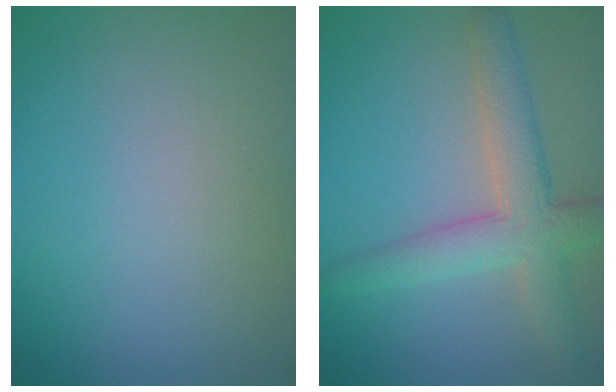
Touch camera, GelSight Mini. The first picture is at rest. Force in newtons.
{"total": 4.9, "press": 4.9, "slide": 0.3}